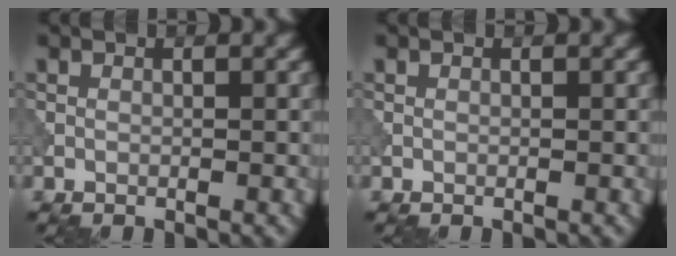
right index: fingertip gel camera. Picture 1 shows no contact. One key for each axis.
{"total": 0.0}